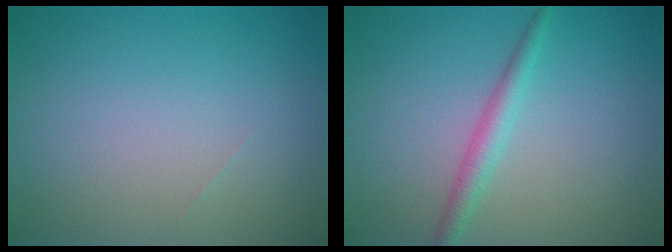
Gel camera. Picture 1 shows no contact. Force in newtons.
{"total": 2.1, "press": 2.1, "slide": 0.1}